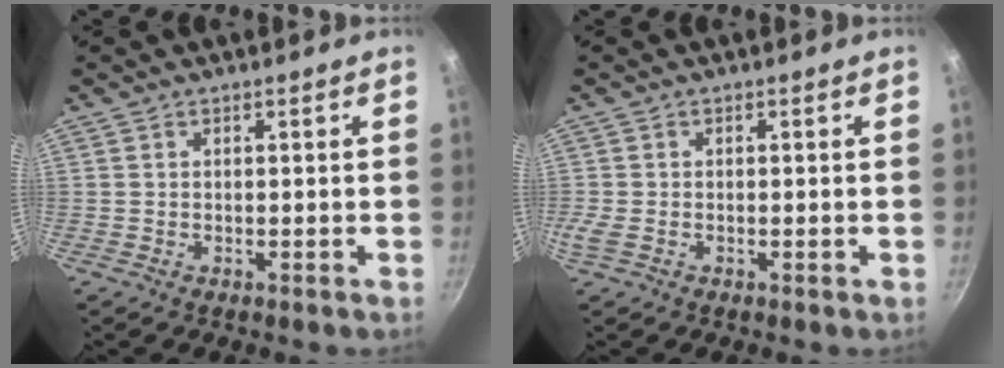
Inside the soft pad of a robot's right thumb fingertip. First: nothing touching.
{"total": 2.2, "force": [-0.6, 1.2, 1.7], "torque": [-0.041, 0.001, -0.017]}